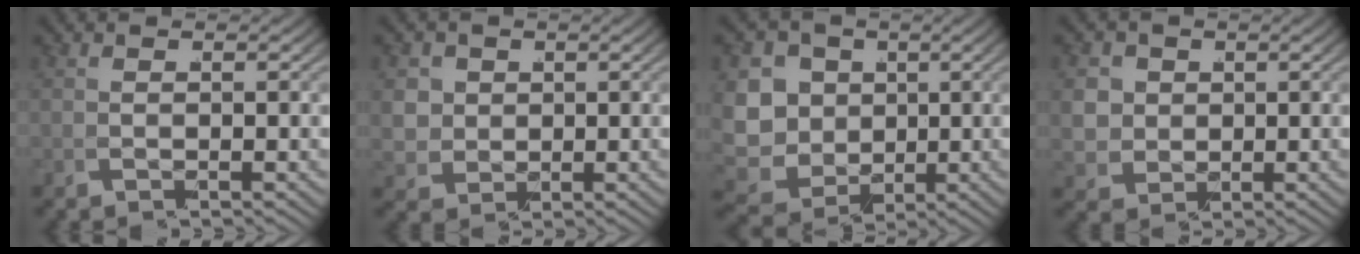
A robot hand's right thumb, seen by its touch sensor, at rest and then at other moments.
{"total": 4.7, "force": [0.9, 4.1, 2.1], "torque": [-0.063, -0.025, 0.035]}
{"total": 13.4, "force": [-0.5, 11.6, 6.6], "torque": [-0.165, -0.057, 0.003]}
{"total": 5.4, "force": [0.9, 4.7, 2.4], "torque": [-0.072, -0.028, 0.034]}